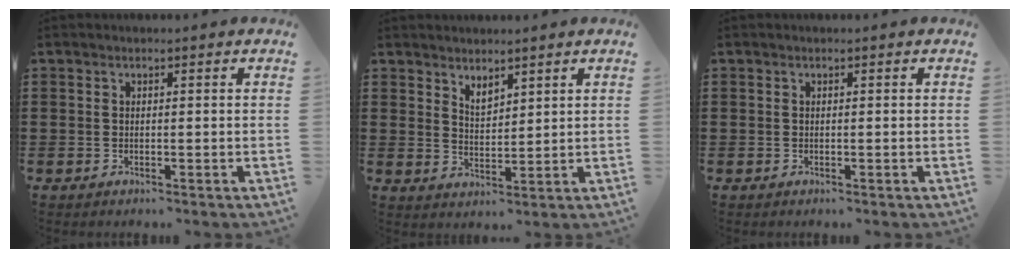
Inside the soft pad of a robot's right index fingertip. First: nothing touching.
{"total": 2.7, "force": [2.4, 1.0, 0.5], "torque": [-0.017, -0.001, 0.046]}
{"total": 0.0}